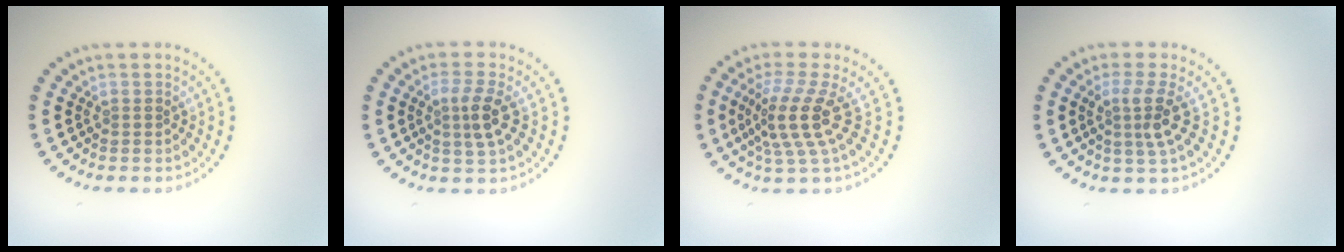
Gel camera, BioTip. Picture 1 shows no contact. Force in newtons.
{"total": 2.6, "press": 2.4, "slide": 1.0}
{"total": 4.2, "press": 3.0, "slide": 2.9}
{"total": 2.8, "press": 2.1, "slide": 1.9}